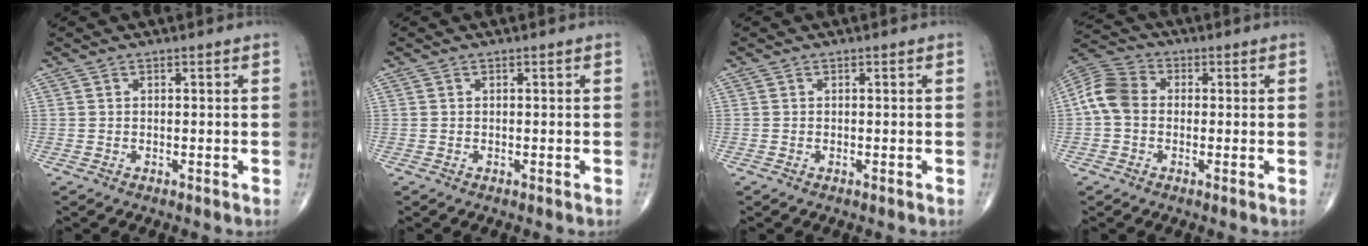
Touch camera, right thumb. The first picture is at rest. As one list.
[{"total": 0.0}, {"total": 0.0}, {"total": 7.9, "force": [-0.2, 6.1, 5.0], "torque": [-0.094, 0.025, -0.017]}]